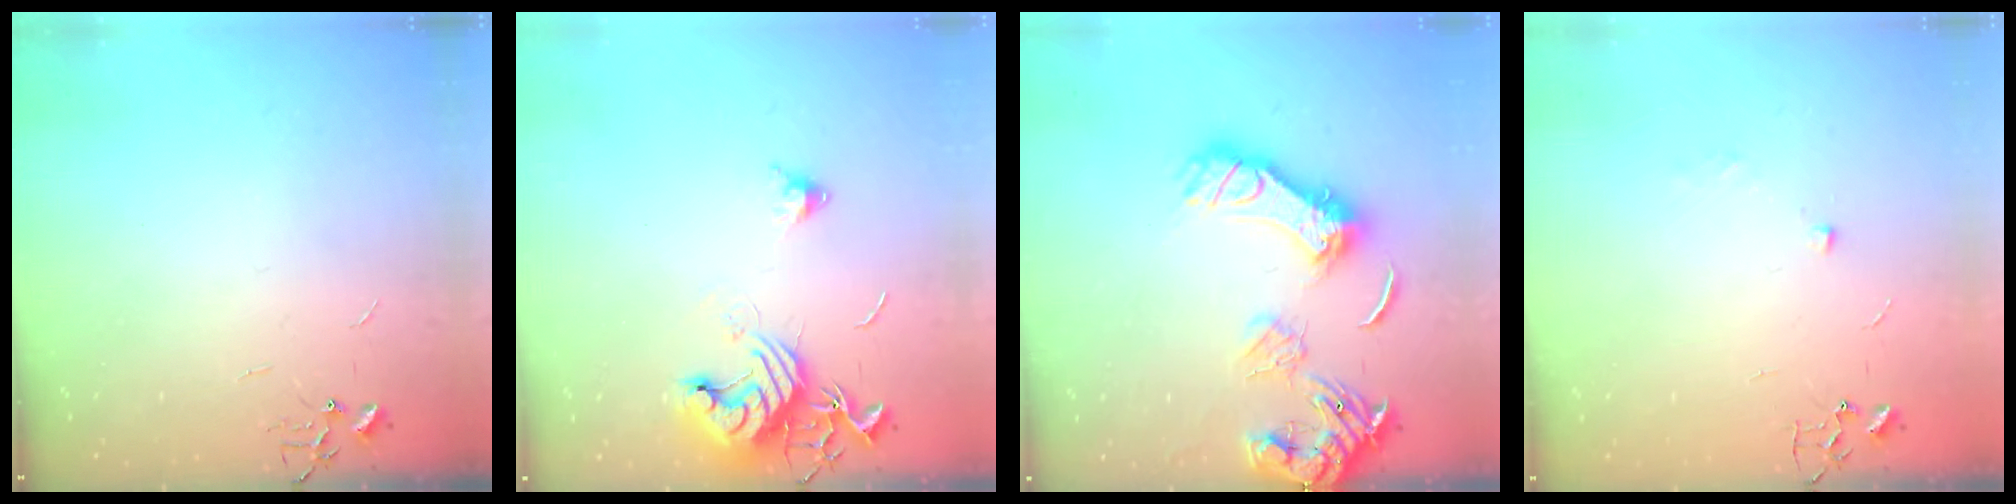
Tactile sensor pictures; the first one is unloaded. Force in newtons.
{"total": 11.7, "press": 11.6, "slide": 1.7}
{"total": 17.1, "press": 17.0, "slide": 2.4}
{"total": 4.3, "press": 4.2, "slide": 1.2}